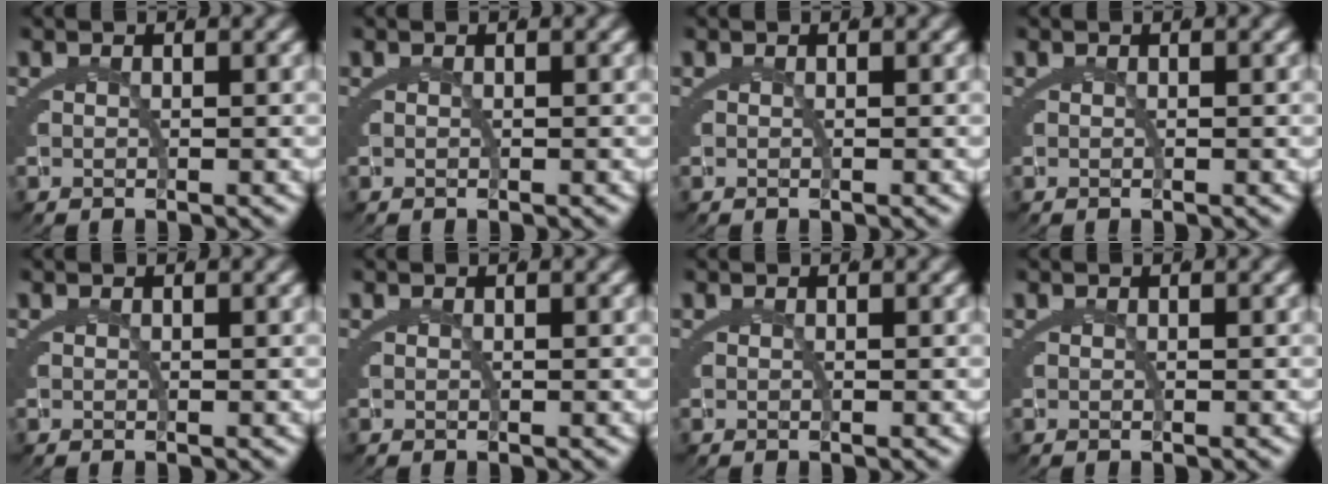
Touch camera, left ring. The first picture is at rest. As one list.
[{"total": 0.0}, {"total": 0.0}, {"total": 0.0}, {"total": 0.0}, {"total": 0.0}, {"total": 0.0}, {"total": 0.0}]